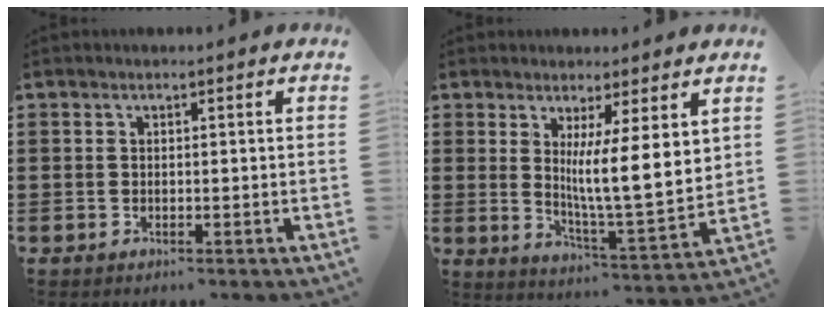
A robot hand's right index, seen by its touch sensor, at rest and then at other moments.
{"total": 8.9, "force": [3.9, 0.9, 8.0], "torque": [-0.141, -0.041, 0.067]}